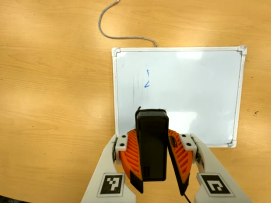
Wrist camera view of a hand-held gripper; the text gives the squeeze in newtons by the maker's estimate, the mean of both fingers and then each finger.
{"total": 9.6, "left": 9.0, "right": 10.2}